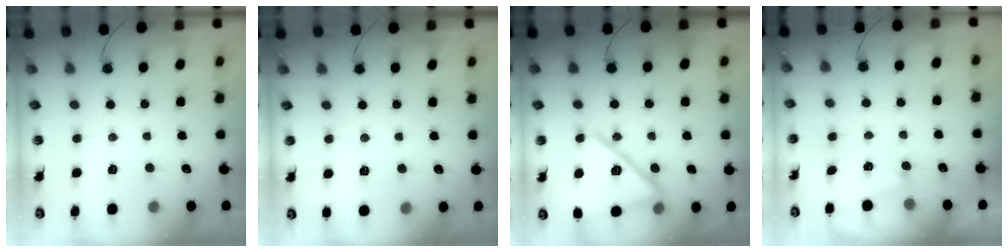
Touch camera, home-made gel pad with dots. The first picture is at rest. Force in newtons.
{"total": 3.0, "press": 2.1, "slide": 2.2}
{"total": 18.3, "press": 18.2, "slide": 1.9}
{"total": 1.0, "press": 1.0, "slide": 0.3}